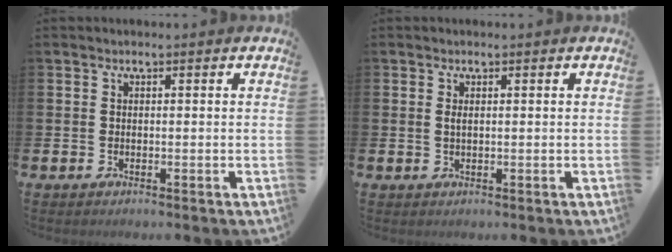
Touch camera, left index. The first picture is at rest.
{"total": 0.7, "force": [0.3, 0.2, 0.6], "torque": [0.003, -0.003, 0.001]}